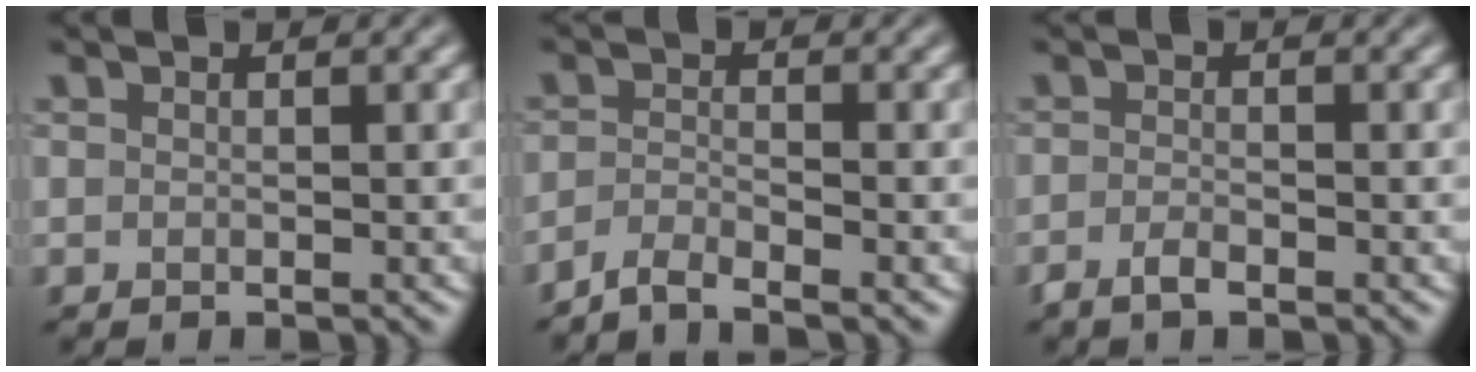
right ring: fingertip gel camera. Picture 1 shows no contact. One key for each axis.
{"total": 2.2, "fx": -2.0, "fy": 0.0, "fz": 0.8, "tx": -0.020, "ty": 0.002, "tz": -0.051}
{"total": 1.3, "fx": -0.9, "fy": 0.3, "fz": 0.9, "tx": -0.025, "ty": 0.003, "tz": -0.024}